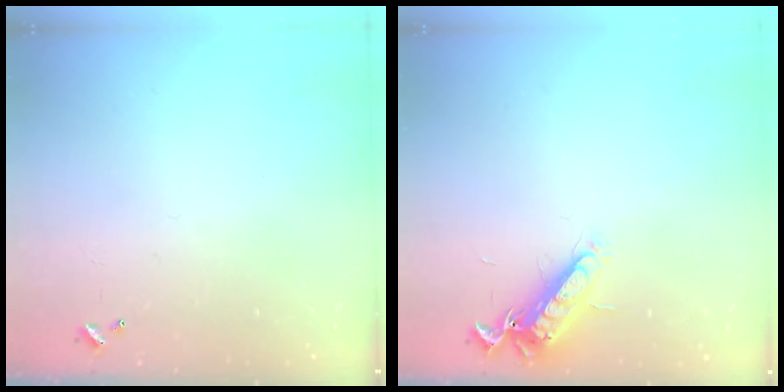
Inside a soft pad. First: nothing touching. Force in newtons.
{"total": 13.0, "press": 12.9, "slide": 1.2}